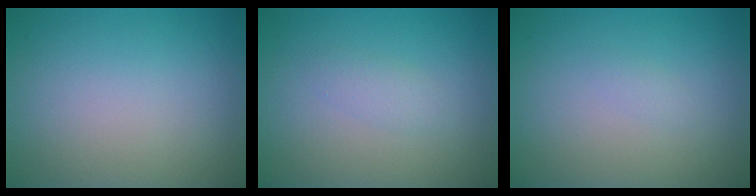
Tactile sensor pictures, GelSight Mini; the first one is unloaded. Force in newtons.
{"total": 1.3, "press": 1.3, "slide": 0.1}
{"total": 0.5, "press": 0.5, "slide": 0.1}